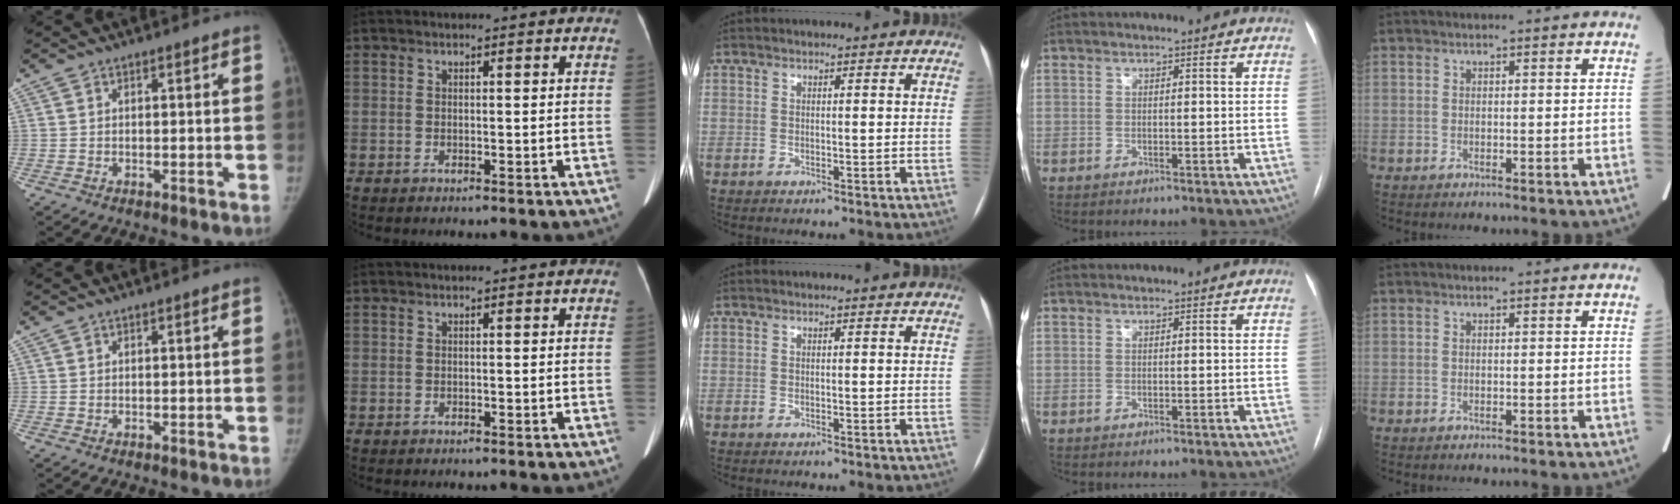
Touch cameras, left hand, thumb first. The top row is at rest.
{}